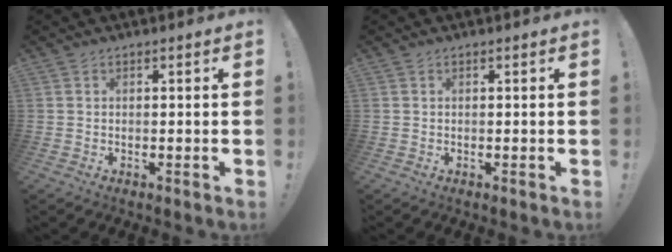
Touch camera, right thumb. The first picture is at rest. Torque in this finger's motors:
{"motor_torque": [0.00, 0.00, -0.14, 0.14, 0.00]}